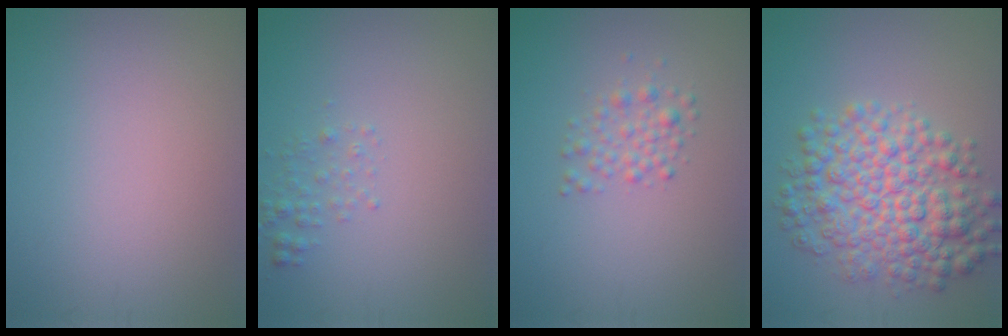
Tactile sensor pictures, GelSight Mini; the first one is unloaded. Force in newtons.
{"total": 1.3, "press": 1.3, "slide": 0.1}
{"total": 1.9, "press": 1.8, "slide": 0.1}
{"total": 7.7, "press": 7.7, "slide": 0.1}